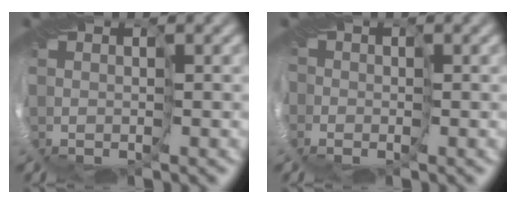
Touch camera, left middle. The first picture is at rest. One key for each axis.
{"total": 2.0, "fx": -0.3, "fy": 1.9, "fz": 0.6, "tx": -0.009, "ty": -0.003, "tz": -0.011}